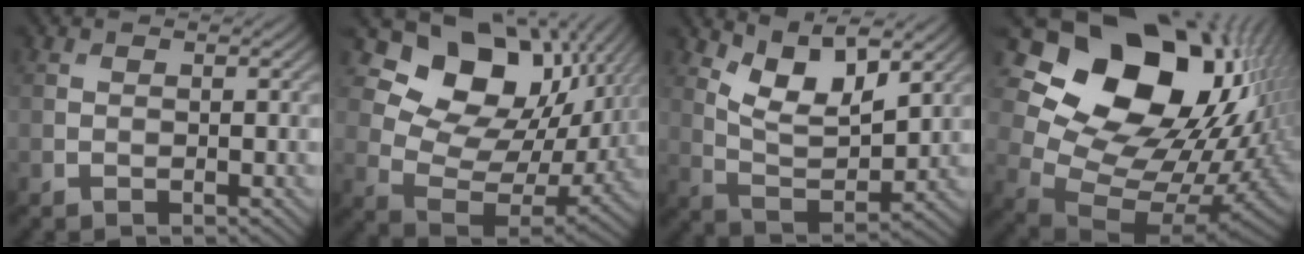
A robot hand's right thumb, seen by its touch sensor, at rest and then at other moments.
{"total": 15.3, "force": [7.2, 10.2, 8.8], "torque": [-0.173, 0.026, 0.128]}
{"total": 8.9, "force": [5.3, 3.5, 6.2], "torque": [-0.129, -0.007, 0.109]}
{"total": 21.7, "force": [7.4, 15.5, 13.2], "torque": [-0.251, 0.007, 0.148]}